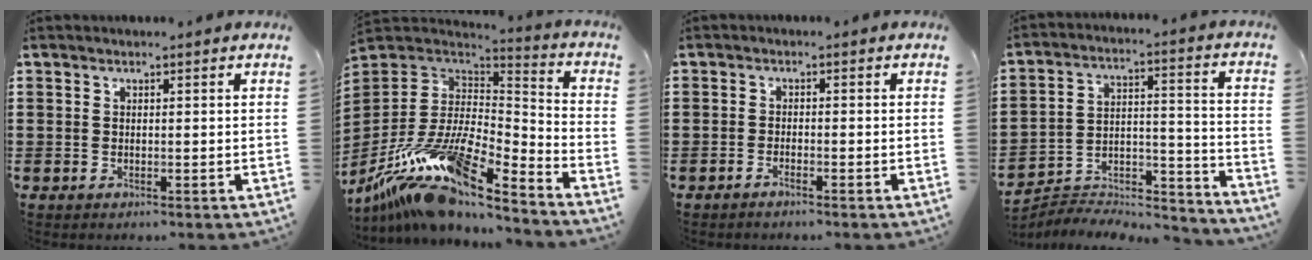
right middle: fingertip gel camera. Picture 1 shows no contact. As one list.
[{"total": 13.9, "force": [-9.7, 3.4, 9.4], "torque": [-0.213, -0.007, -0.193]}, {"total": 1.2, "force": [-1.1, -0.1, 0.6], "torque": [-0.012, -0.004, -0.019]}, {"total": 5.0, "force": [-4.9, 0.7, 0.2], "torque": [-0.002, -0.003, -0.103]}]